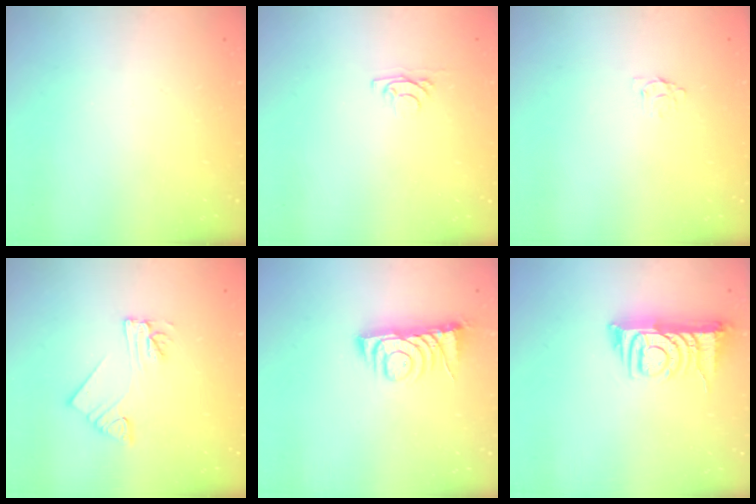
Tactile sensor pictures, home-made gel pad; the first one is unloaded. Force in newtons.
{"total": 3.8, "press": 3.8, "slide": 0.4}
{"total": 3.6, "press": 3.5, "slide": 0.4}
{"total": 5.4, "press": 5.4, "slide": 0.6}
{"total": 7.0, "press": 7.0, "slide": 0.9}
{"total": 9.0, "press": 8.9, "slide": 1.0}